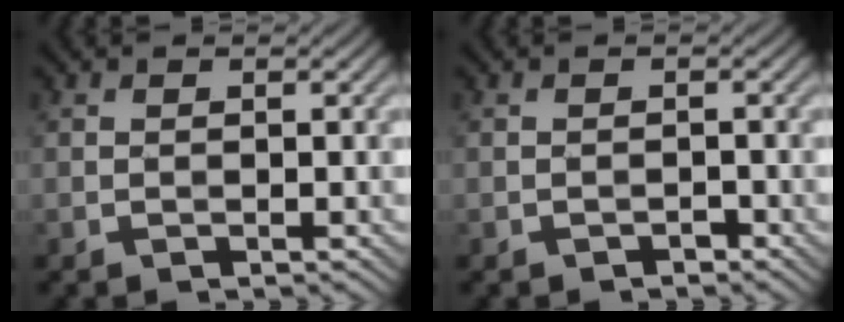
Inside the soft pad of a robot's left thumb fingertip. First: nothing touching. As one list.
[{"total": 0.8, "force": [-0.7, 0.2, 0.1], "torque": [0.001, -0.001, -0.015]}]